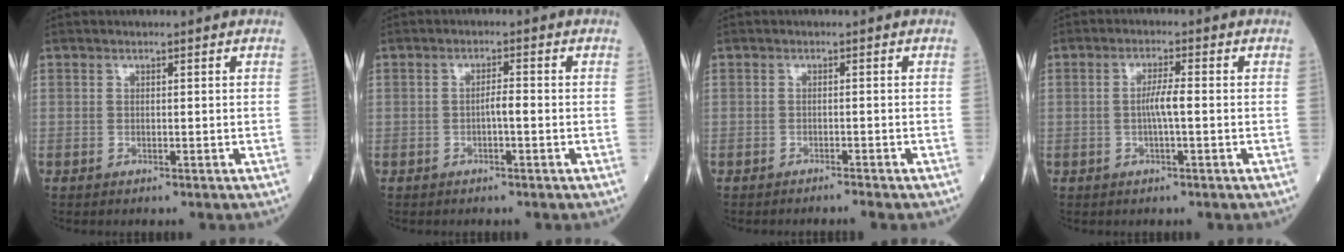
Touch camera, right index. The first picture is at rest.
{"total": 1.8, "force": [-0.5, 0.2, 1.7], "torque": [-0.025, 0.004, -0.011]}
{"total": 1.6, "force": [-1.5, -0.3, 0.4], "torque": [-0.006, 0.001, -0.022]}
{"total": 3.2, "force": [-0.4, 0.1, 3.2], "torque": [-0.059, 0.002, -0.007]}